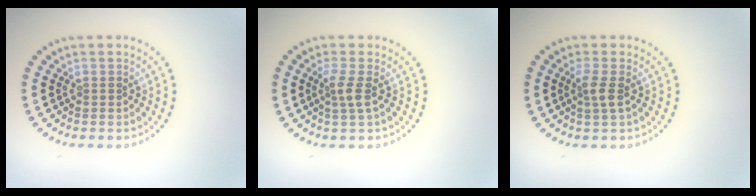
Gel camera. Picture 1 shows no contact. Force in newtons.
{"total": 1.7, "press": 1.4, "slide": 1.0}
{"total": 1.7, "press": 1.4, "slide": 1.0}